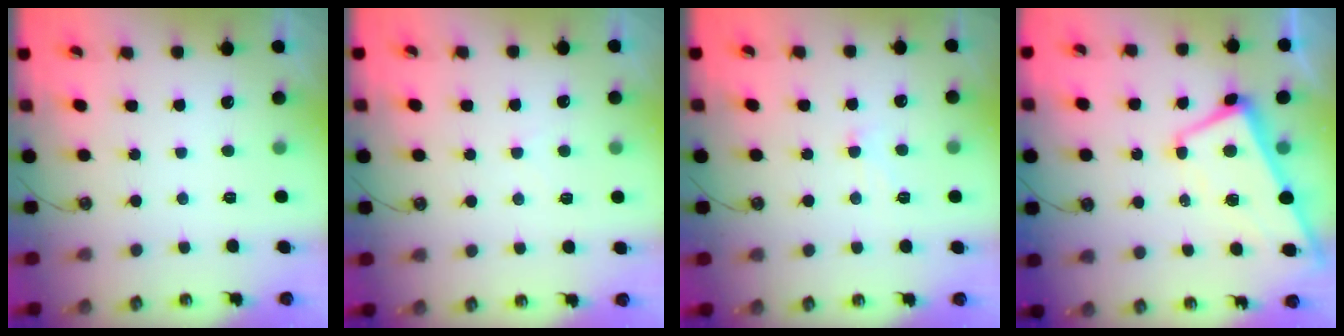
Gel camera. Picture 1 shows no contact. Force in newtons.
{"total": 0.7, "press": 0.6, "slide": 0.3}
{"total": 4.1, "press": 4.0, "slide": 0.7}
{"total": 1.0, "press": 0.5, "slide": 0.8}